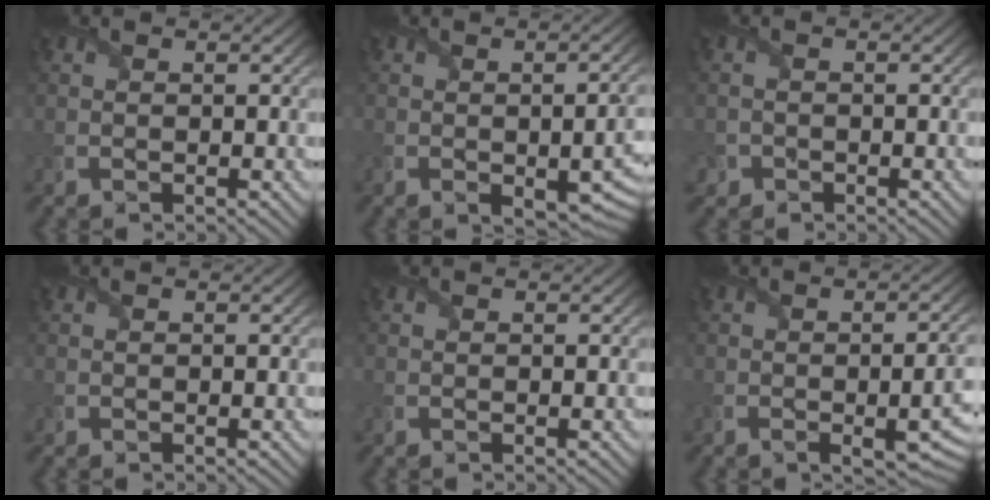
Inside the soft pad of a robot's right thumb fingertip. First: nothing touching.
{"total": 8.0, "force": [-2.5, 4.3, 6.2], "torque": [-0.084, -0.043, -0.009]}
{"total": 1.4, "force": [-0.9, 1.2, 0.0], "torque": [0.007, -0.005, -0.018]}
{"total": 0.0}
{"total": 0.0}
{"total": 7.6, "force": [-2.5, 2.8, 6.6], "torque": [-0.081, -0.028, -0.014]}